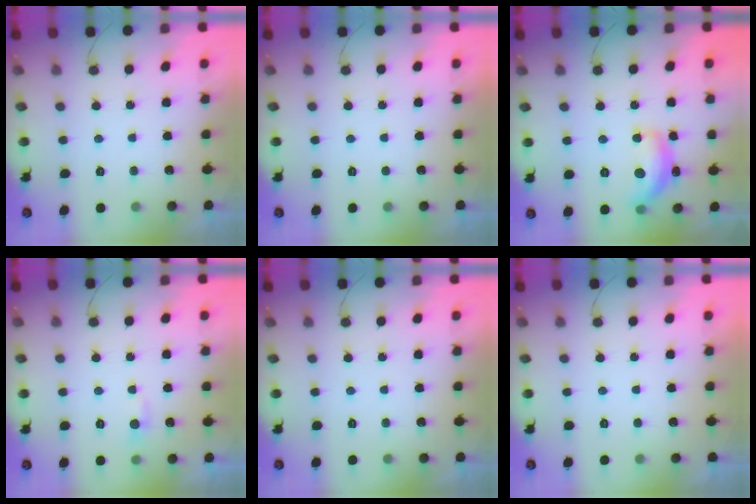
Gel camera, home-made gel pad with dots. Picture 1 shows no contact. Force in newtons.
{"total": 0.0}
{"total": 13.4, "press": 13.3, "slide": 0.5}
{"total": 4.1, "press": 4.0, "slide": 0.5}
{"total": 0.0}
{"total": 0.0}